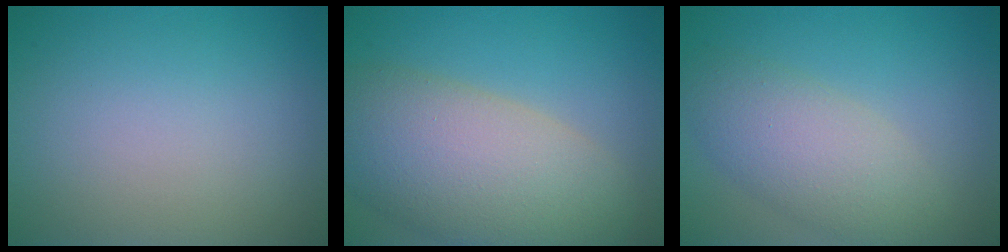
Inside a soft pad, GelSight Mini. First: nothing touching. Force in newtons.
{"total": 10.3, "press": 10.3, "slide": 0.8}
{"total": 5.1, "press": 5.1, "slide": 0.2}